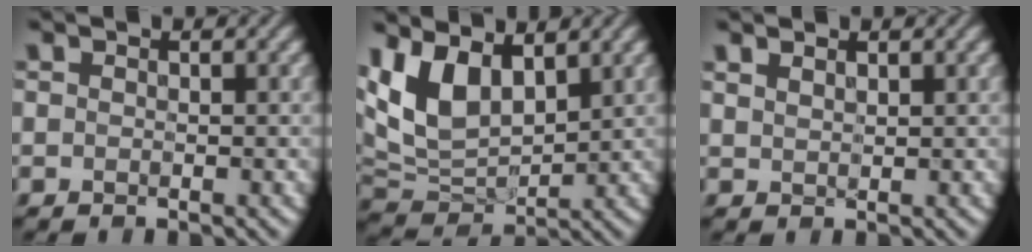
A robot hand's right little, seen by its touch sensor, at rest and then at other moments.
{"total": 8.1, "force": [2.9, 4.6, 5.9], "torque": [-0.141, 0.000, 0.056]}
{"total": 1.4, "force": [1.1, 0.5, 0.6], "torque": [-0.010, 0.007, 0.012]}